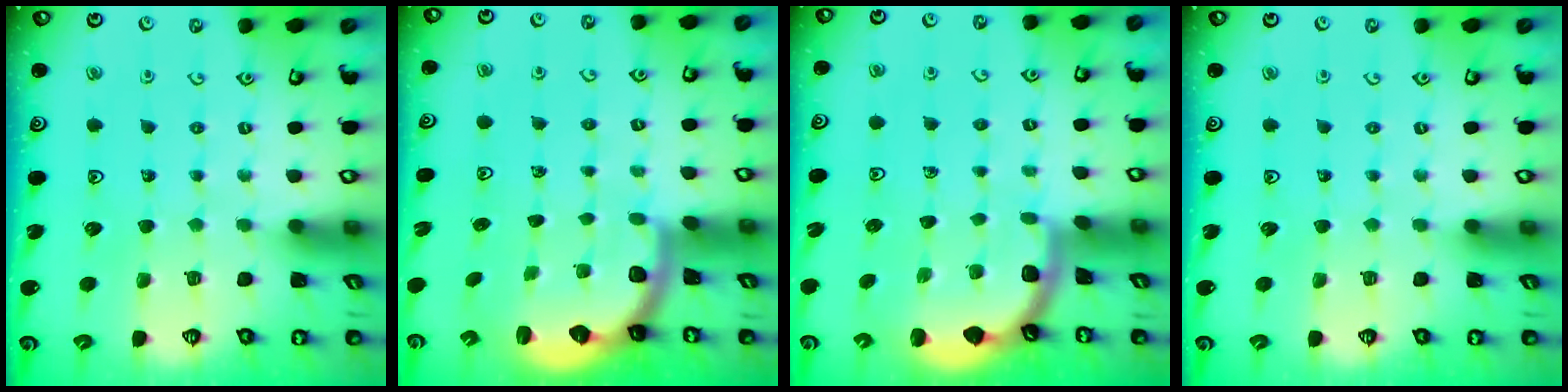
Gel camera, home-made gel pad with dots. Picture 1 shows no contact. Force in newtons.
{"total": 2.1, "press": 1.9, "slide": 0.8}
{"total": 1.8, "press": 1.8, "slide": 0.0}
{"total": 0.0}